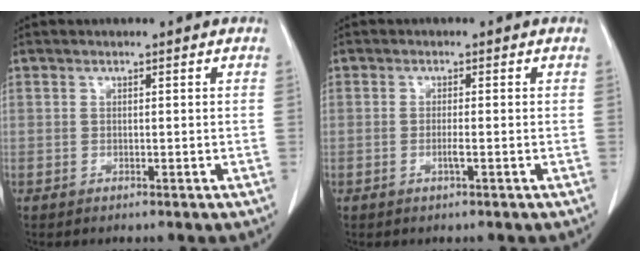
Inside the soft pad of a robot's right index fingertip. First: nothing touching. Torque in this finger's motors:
{"motor_torque": [0.03, -0.06, -0.05, 0.00]}